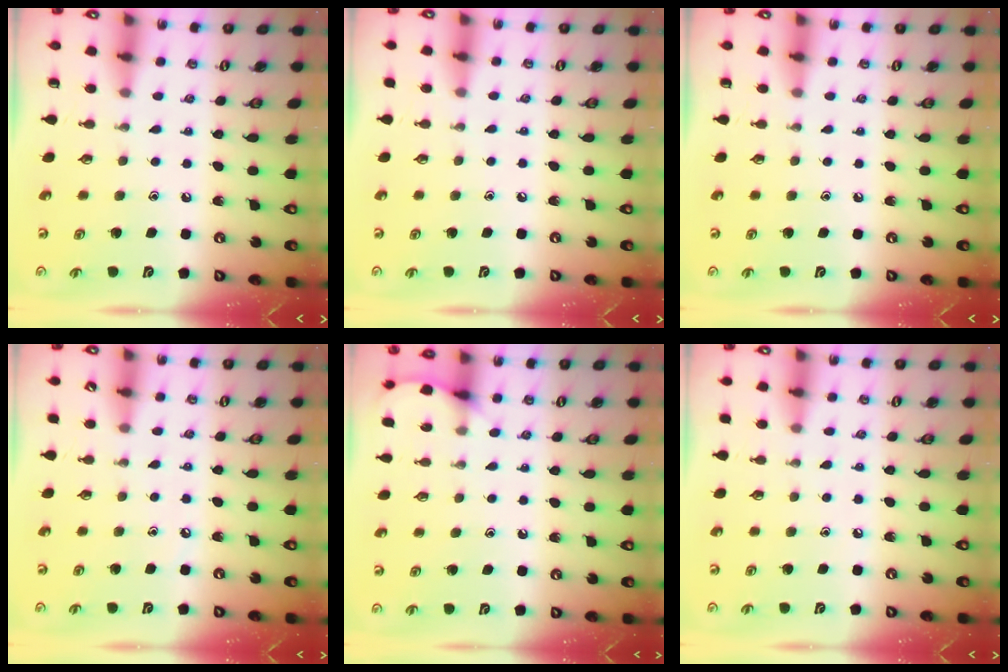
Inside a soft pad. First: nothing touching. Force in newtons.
{"total": 0.0}
{"total": 0.0}
{"total": 3.0, "press": 3.0, "slide": 0.4}
{"total": 5.8, "press": 5.8, "slide": 0.7}
{"total": 5.4, "press": 5.4, "slide": 0.8}